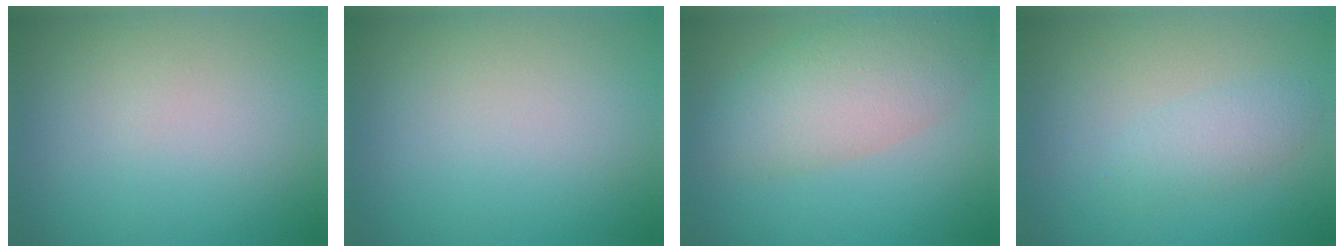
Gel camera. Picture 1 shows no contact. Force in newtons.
{"total": 0.0}
{"total": 6.1, "press": 6.1, "slide": 0.4}
{"total": 2.0, "press": 2.0, "slide": 0.1}